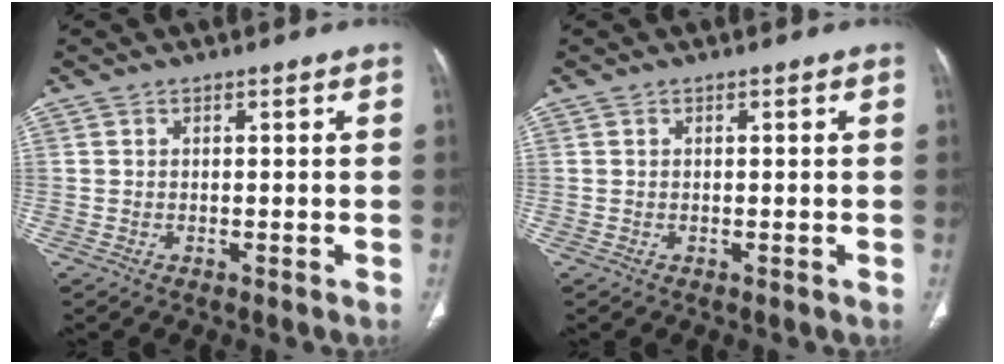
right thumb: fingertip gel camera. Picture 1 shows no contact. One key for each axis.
{"total": 0.0}